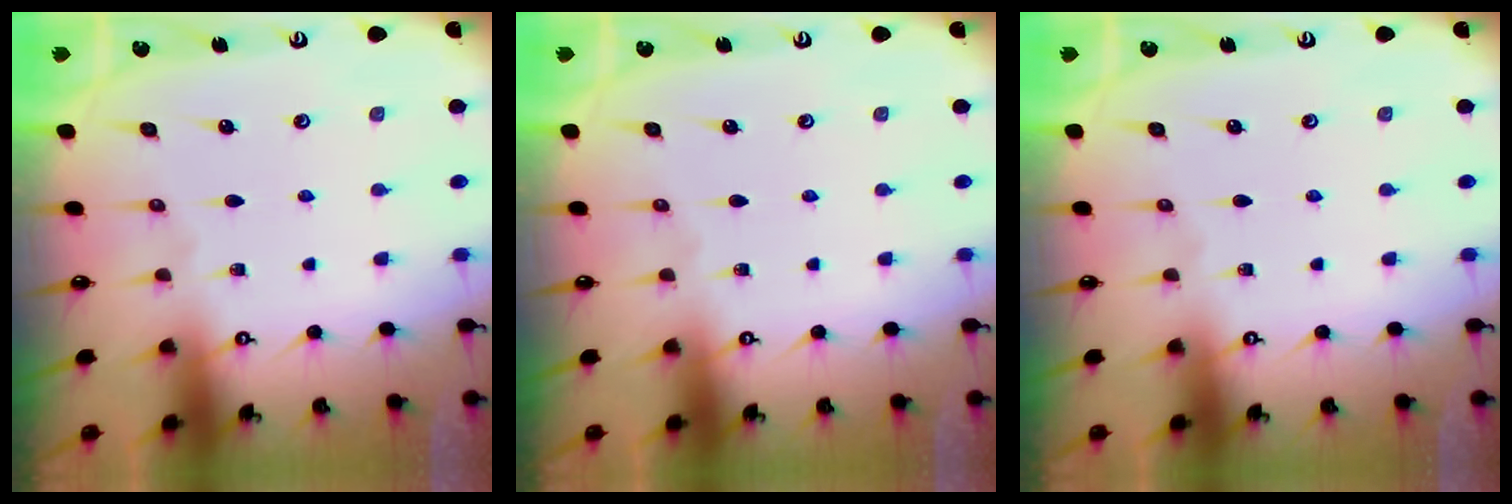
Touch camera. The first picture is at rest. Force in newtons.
{"total": 0.0}
{"total": 0.0}